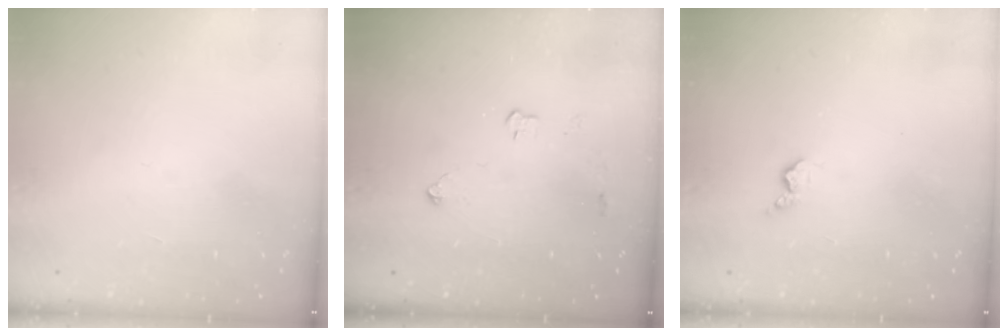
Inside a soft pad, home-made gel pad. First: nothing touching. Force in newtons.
{"total": 3.1, "press": 3.1, "slide": 0.5}
{"total": 3.0, "press": 3.0, "slide": 0.5}